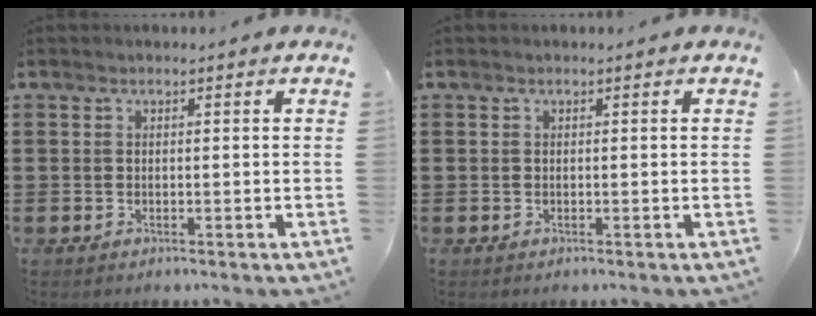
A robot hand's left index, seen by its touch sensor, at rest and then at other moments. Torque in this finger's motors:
{"motor_torque": [-0.02, 0.02, 0.00, 0.00]}